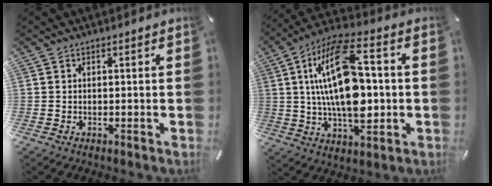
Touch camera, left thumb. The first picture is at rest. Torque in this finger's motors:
{"motor_torque": [1.90, 3.11, 1.59, -1.18, 0.73]}